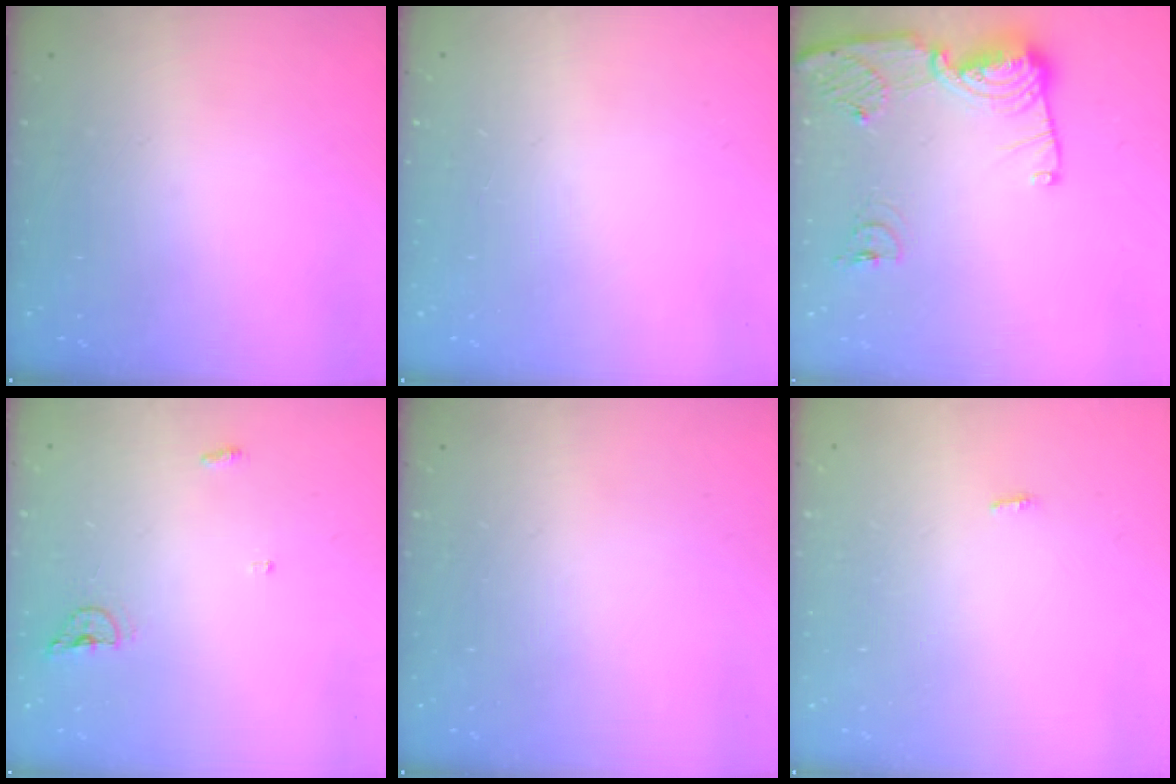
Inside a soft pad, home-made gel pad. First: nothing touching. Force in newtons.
{"total": 0.0}
{"total": 14.2, "press": 14.1, "slide": 1.6}
{"total": 4.4, "press": 4.3, "slide": 1.0}
{"total": 0.0}
{"total": 2.8, "press": 1.8, "slide": 2.2}